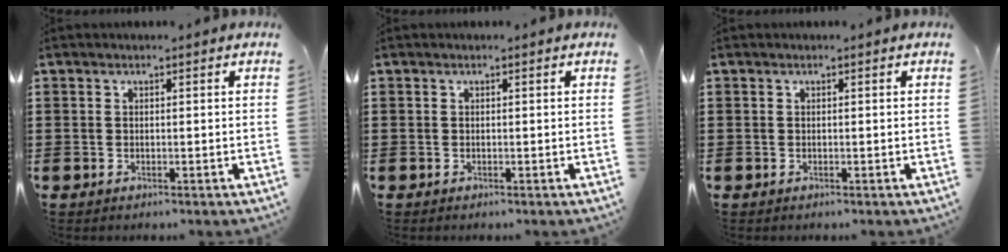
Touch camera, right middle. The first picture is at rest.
{"total": 0.0}
{"total": 0.0}